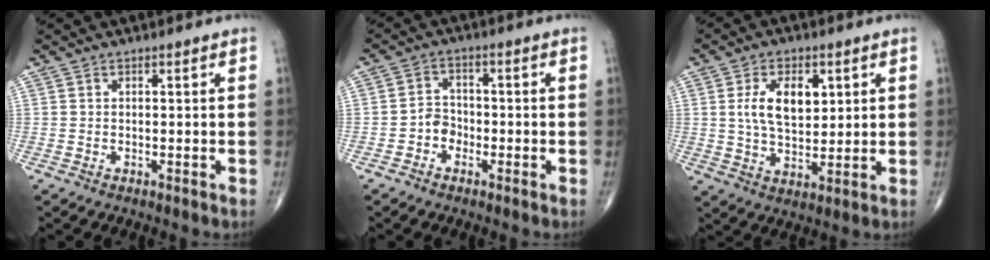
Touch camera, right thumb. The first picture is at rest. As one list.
[{"total": 3.7, "force": [-1.7, 3.1, 1.3], "torque": [-0.004, 0.019, -0.039]}, {"total": 9.8, "force": [2.5, 5.6, 7.6], "torque": [-0.115, -0.010, 0.048]}]